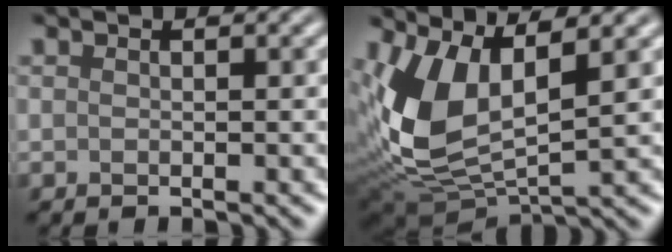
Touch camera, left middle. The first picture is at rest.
{"total": 8.0, "force": [2.2, 4.0, 6.5], "torque": [-0.152, -0.011, 0.046]}